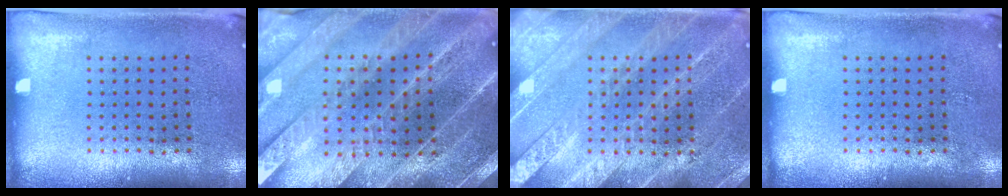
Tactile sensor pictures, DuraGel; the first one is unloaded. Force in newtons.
{"total": 3.9, "press": 3.6, "slide": 1.5}
{"total": 3.3, "press": 3.2, "slide": 0.6}
{"total": 0.0}